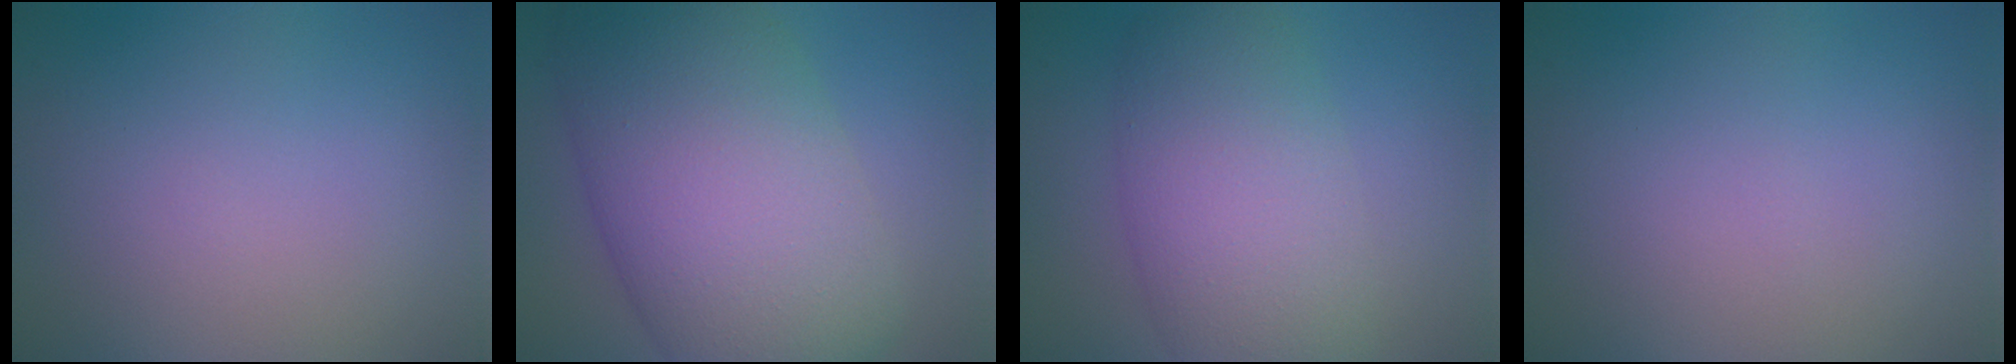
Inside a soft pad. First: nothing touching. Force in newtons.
{"total": 13.9, "press": 13.9, "slide": 0.5}
{"total": 8.0, "press": 8.0, "slide": 0.4}
{"total": 0.0}